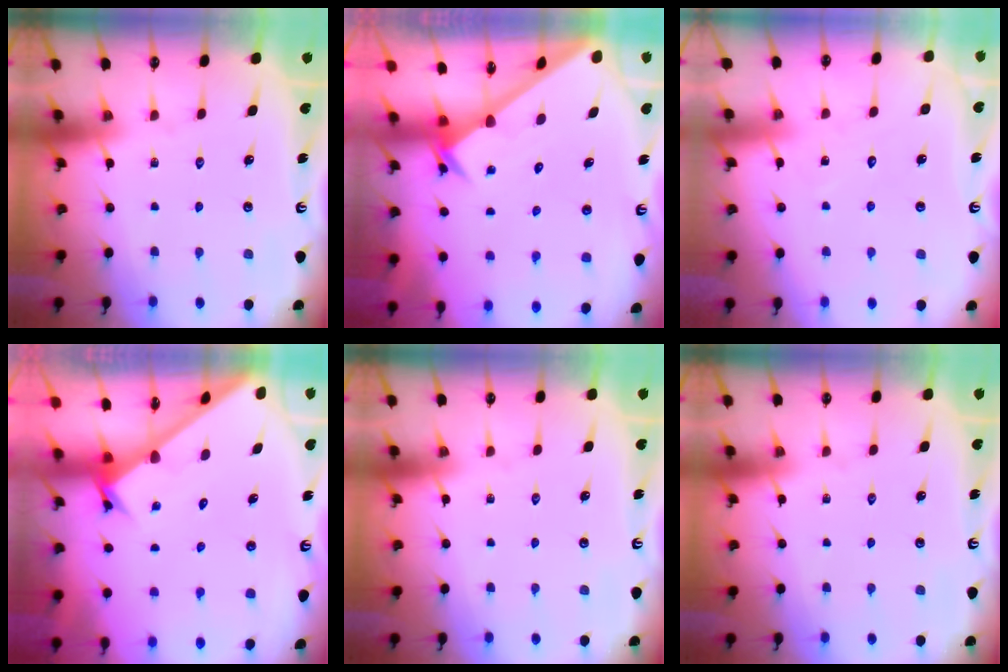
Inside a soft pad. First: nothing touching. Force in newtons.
{"total": 2.4, "press": 2.4, "slide": 0.2}
{"total": 6.2, "press": 6.2, "slide": 0.6}
{"total": 2.4, "press": 2.4, "slide": 0.2}
{"total": 0.0}
{"total": 0.0}